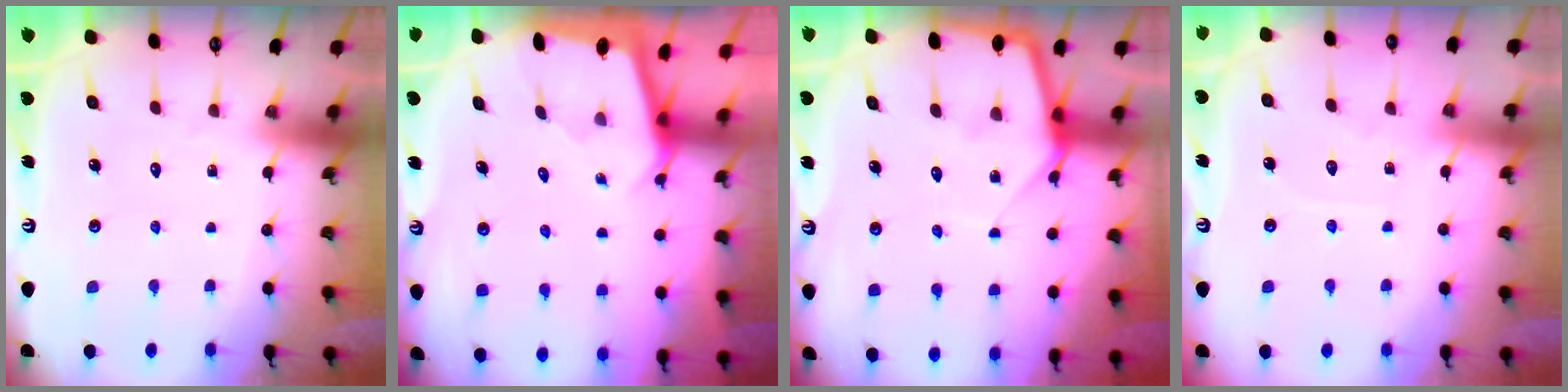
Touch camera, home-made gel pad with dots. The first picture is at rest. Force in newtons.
{"total": 1.7, "press": 1.7, "slide": 0.2}
{"total": 5.6, "press": 5.6, "slide": 0.4}
{"total": 3.4, "press": 3.4, "slide": 0.4}